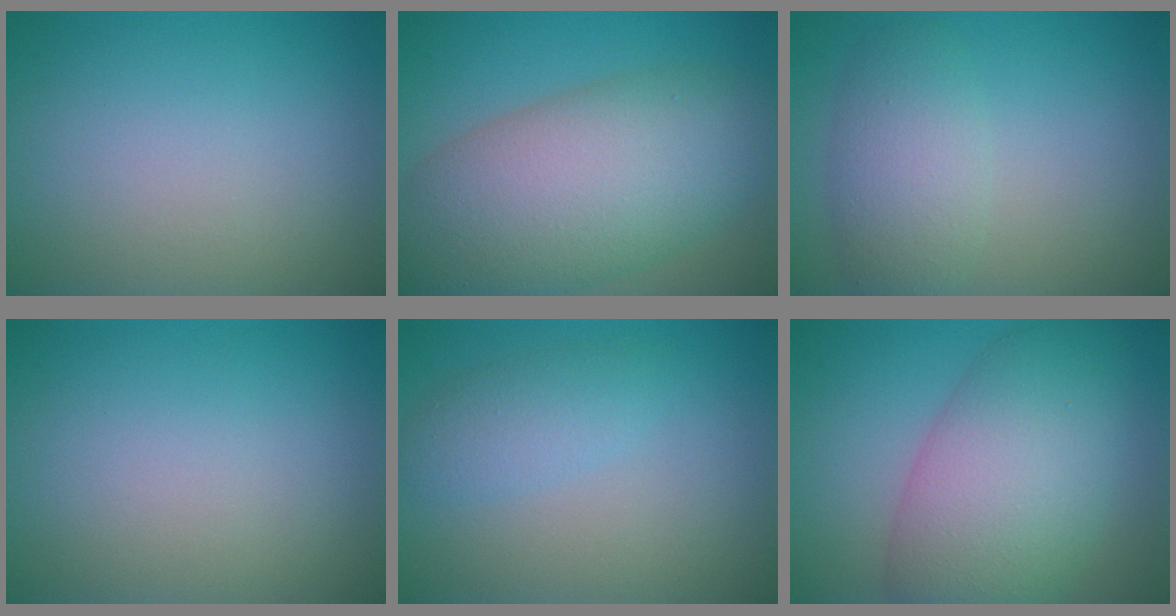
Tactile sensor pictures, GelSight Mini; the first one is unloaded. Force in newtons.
{"total": 11.6, "press": 11.6, "slide": 0.3}
{"total": 4.1, "press": 4.1, "slide": 0.4}
{"total": 0.0}
{"total": 2.4, "press": 2.4, "slide": 0.1}
{"total": 9.5, "press": 9.5, "slide": 0.2}